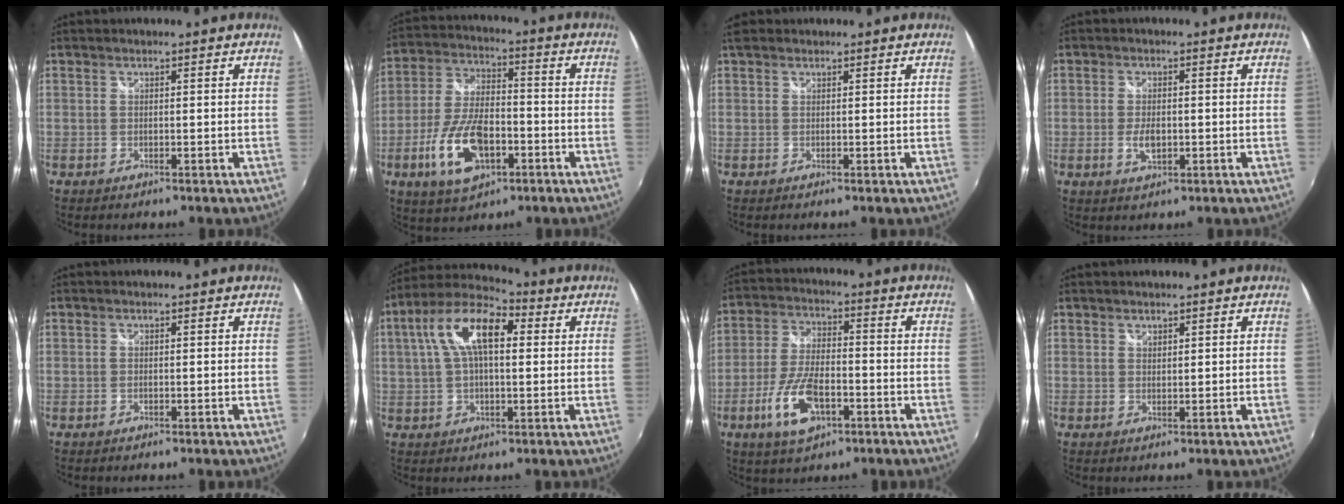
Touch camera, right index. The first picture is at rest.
{"total": 14.5, "force": [-5.5, 7.1, 11.3], "torque": [-0.240, -0.005, -0.096]}
{"total": 1.9, "force": [1.2, 1.2, 0.9], "torque": [-0.011, 0.006, 0.016]}
{"total": 3.9, "force": [-0.8, 2.0, 3.2], "torque": [-0.063, -0.005, -0.014]}
{"total": 0.0}
{"total": 13.3, "force": [3.1, 6.1, 11.5], "torque": [-0.216, 0.031, 0.044]}
{"total": 11.5, "force": [-4.9, 5.0, 9.1], "torque": [-0.194, -0.008, -0.087]}
{"total": 1.0, "force": [0.9, 0.4, 0.1], "torque": [0.000, 0.000, 0.017]}